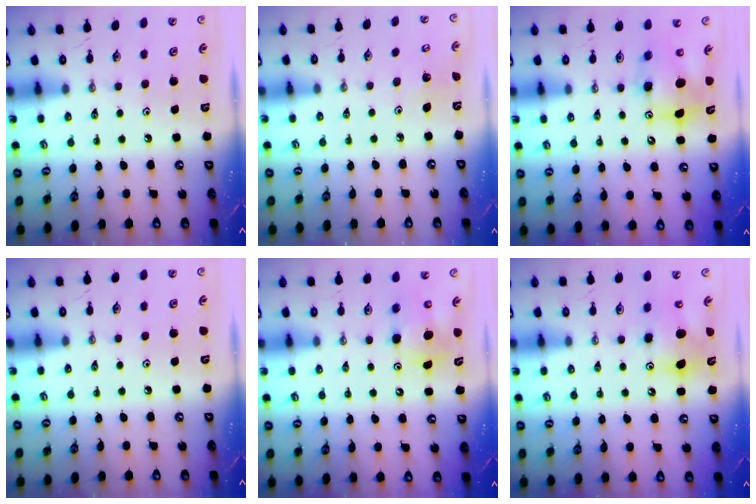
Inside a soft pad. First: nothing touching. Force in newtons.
{"total": 3.0, "press": 2.9, "slide": 0.3}
{"total": 7.9, "press": 7.7, "slide": 1.9}
{"total": 0.0}
{"total": 8.2, "press": 8.1, "slide": 0.8}
{"total": 8.4, "press": 8.4, "slide": 0.3}